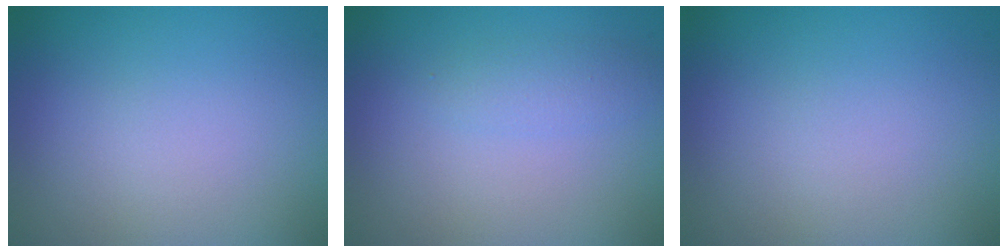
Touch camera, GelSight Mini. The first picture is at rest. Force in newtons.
{"total": 1.4, "press": 1.4, "slide": 0.1}
{"total": 0.0}